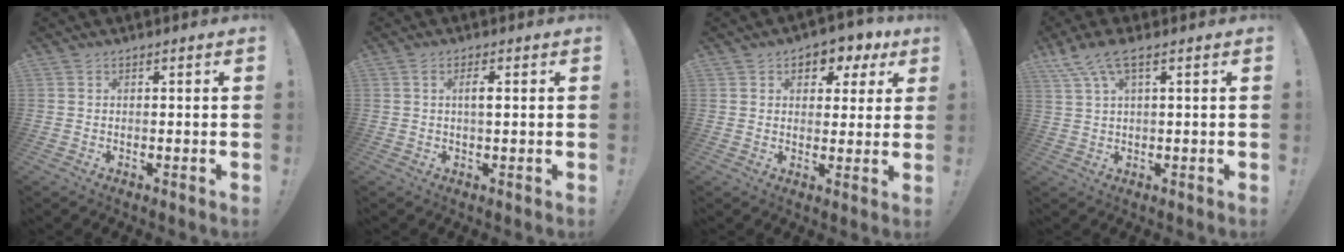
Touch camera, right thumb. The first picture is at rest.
{"total": 2.8, "force": [0.2, 0.6, 2.8], "torque": [-0.045, 0.001, -0.002]}
{"total": 5.7, "force": [2.4, 4.4, 2.7], "torque": [-0.023, -0.012, 0.042]}
{"total": 6.5, "force": [3.5, 1.6, 5.2], "torque": [-0.107, -0.008, 0.069]}